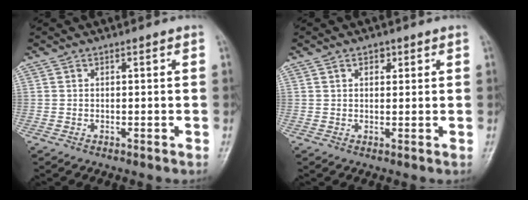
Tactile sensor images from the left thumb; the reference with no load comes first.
{"total": 2.1, "force": [1.1, 1.4, 1.1], "torque": [-0.006, -0.003, 0.015]}